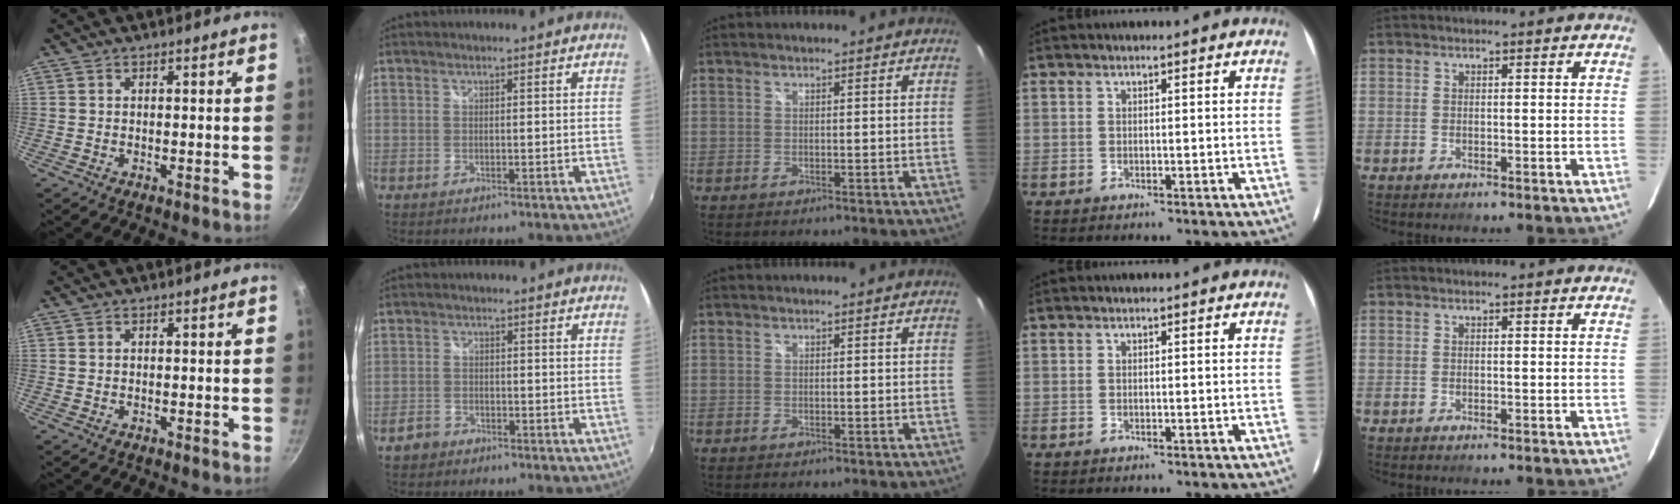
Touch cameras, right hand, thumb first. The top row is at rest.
{"index": {"total": 3.0, "force": [-2.1, 2.0, 0.6], "torque": [-0.022, 0.004, -0.038]}}